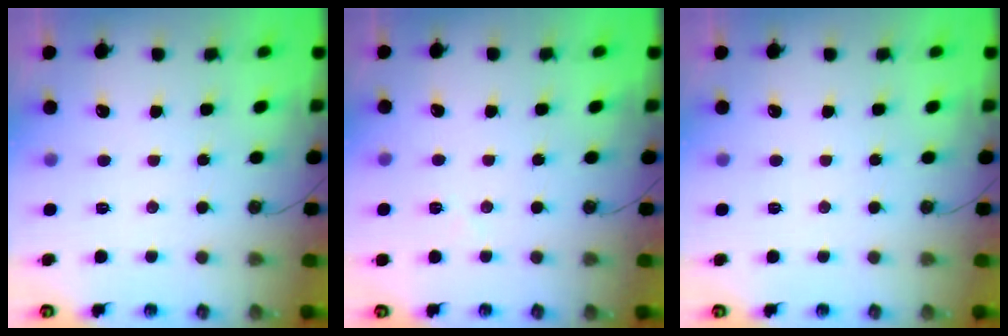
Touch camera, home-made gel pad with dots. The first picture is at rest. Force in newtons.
{"total": 3.8, "press": 3.4, "slide": 1.7}
{"total": 0.0}